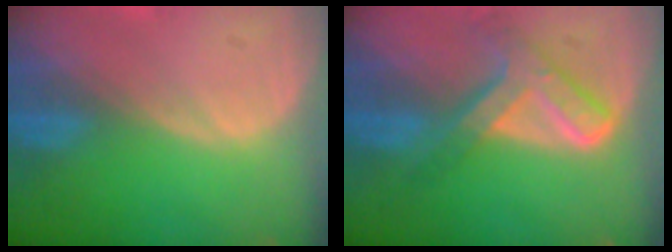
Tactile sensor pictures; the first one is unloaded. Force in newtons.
{"total": 7.6, "press": 6.3, "slide": 4.2}